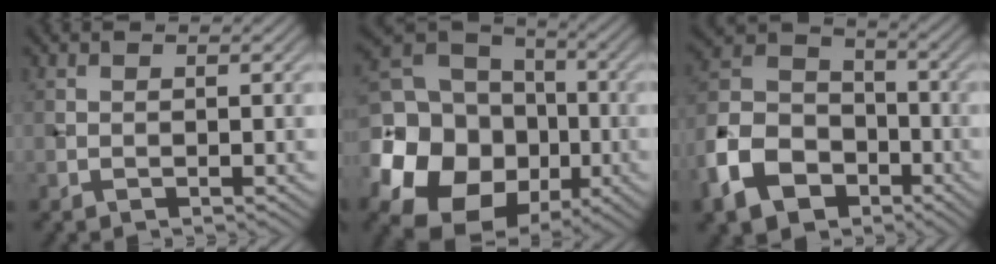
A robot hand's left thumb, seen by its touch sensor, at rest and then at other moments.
{"total": 20.9, "force": [-6.3, 16.5, 11.1], "torque": [-0.265, -0.021, -0.133]}
{"total": 13.1, "force": [-6.5, 8.9, 7.1], "torque": [-0.189, -0.022, -0.145]}